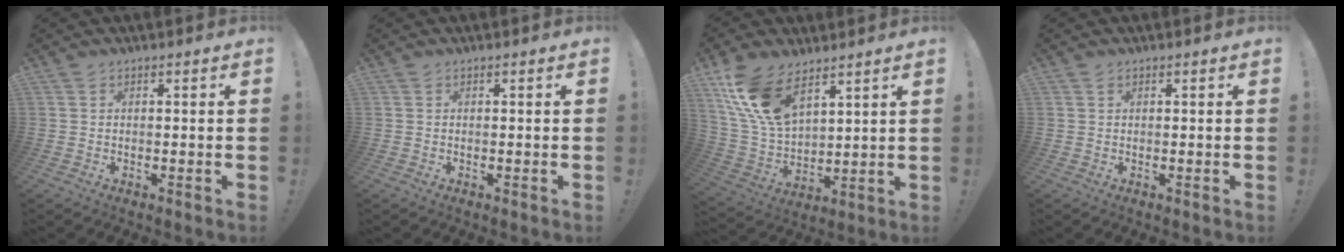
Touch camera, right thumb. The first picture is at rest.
{"total": 0.0}
{"total": 15.3, "force": [9.7, 7.7, 9.0], "torque": [-0.195, -0.047, 0.184]}
{"total": 0.5, "force": [0.4, 0.3, 0.1], "torque": [-0.002, 0.000, 0.007]}